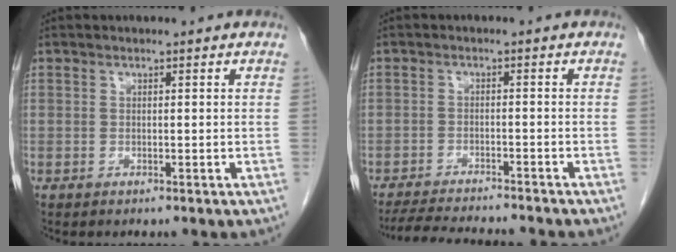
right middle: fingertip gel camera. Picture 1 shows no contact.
{"total": 10.4, "force": [-9.6, 0.4, 3.9], "torque": [-0.059, -0.015, -0.143]}